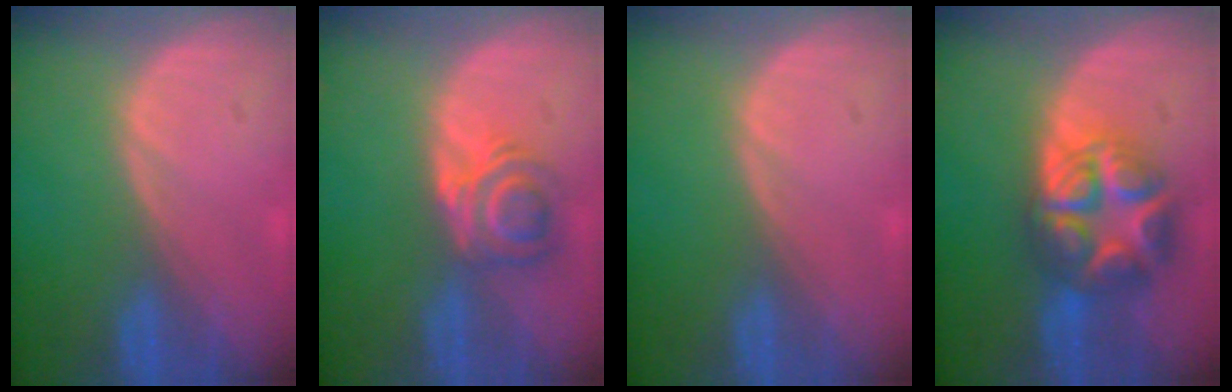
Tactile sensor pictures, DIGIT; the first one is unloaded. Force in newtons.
{"total": 5.7, "press": 5.1, "slide": 2.5}
{"total": 0.0}
{"total": 8.9, "press": 8.9, "slide": 0.4}